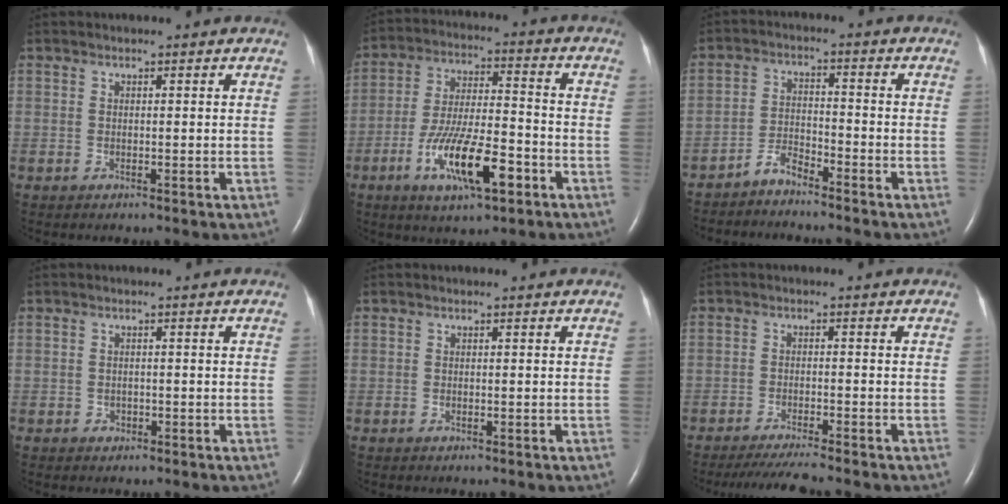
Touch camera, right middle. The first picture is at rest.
{"total": 12.9, "force": [-5.9, 3.1, 11.1], "torque": [-0.212, -0.005, -0.100]}
{"total": 3.4, "force": [-3.2, 0.6, 1.1], "torque": [-0.027, -0.009, -0.063]}
{"total": 0.9, "force": [-0.4, 0.8, 0.3], "torque": [-0.006, 0.002, -0.006]}
{"total": 0.0}
{"total": 6.3, "force": [-5.6, -0.6, 2.7], "torque": [-0.043, -0.022, -0.096]}